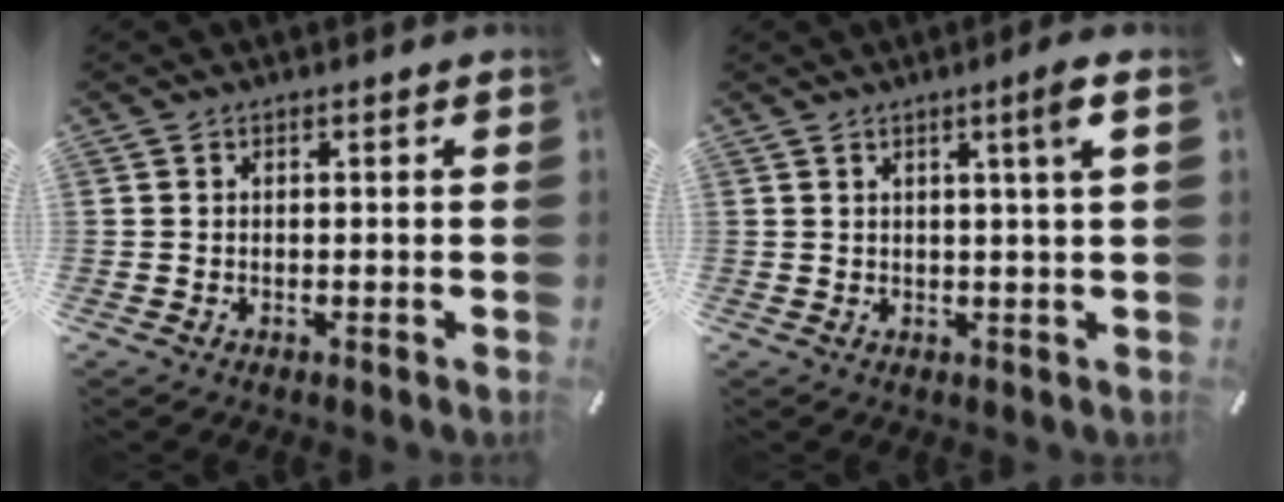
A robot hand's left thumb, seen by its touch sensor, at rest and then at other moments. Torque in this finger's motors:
{"motor_torque": [-0.14, -0.01, 0.08, 0.27, 0.20]}